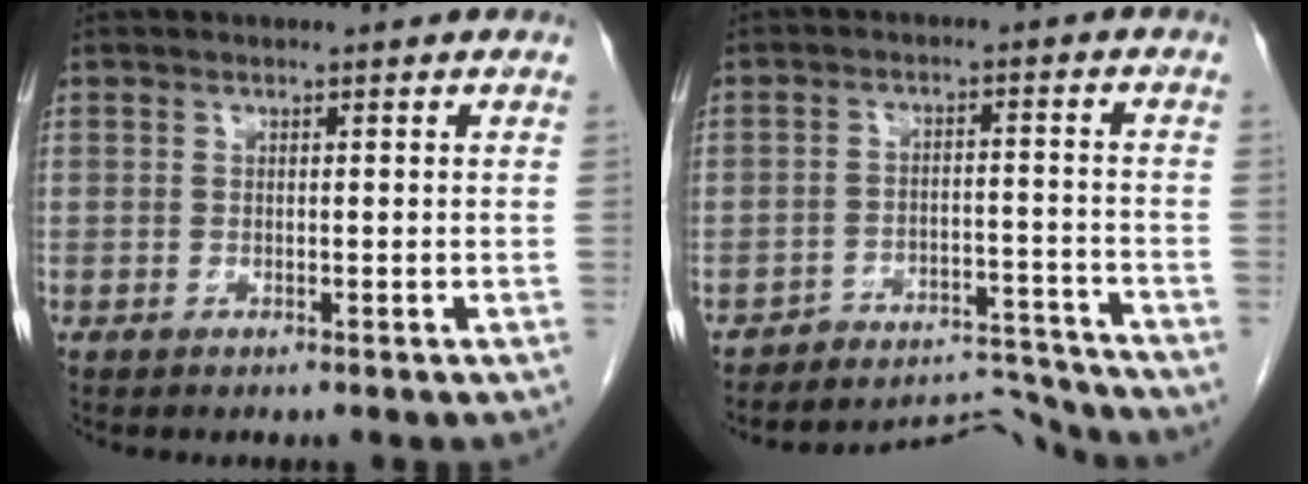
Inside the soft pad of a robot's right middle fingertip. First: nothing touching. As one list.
[{"total": 7.9, "force": [-7.6, -0.6, -2.0], "torque": [0.035, 0.026, -0.117]}]